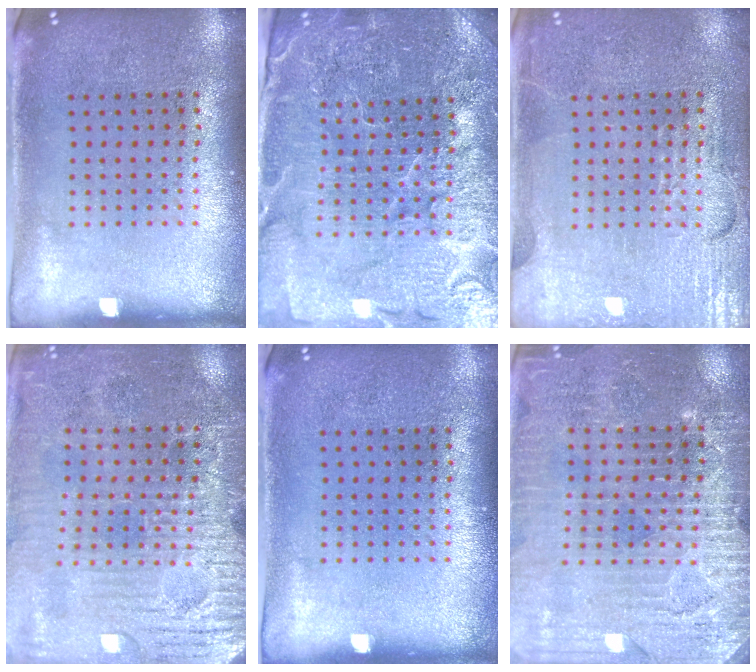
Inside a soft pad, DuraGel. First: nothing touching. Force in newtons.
{"total": 5.0, "press": 4.7, "slide": 1.8}
{"total": 4.9, "press": 4.9, "slide": 0.6}
{"total": 3.5, "press": 3.4, "slide": 0.6}
{"total": 0.0}
{"total": 3.3, "press": 3.2, "slide": 0.5}